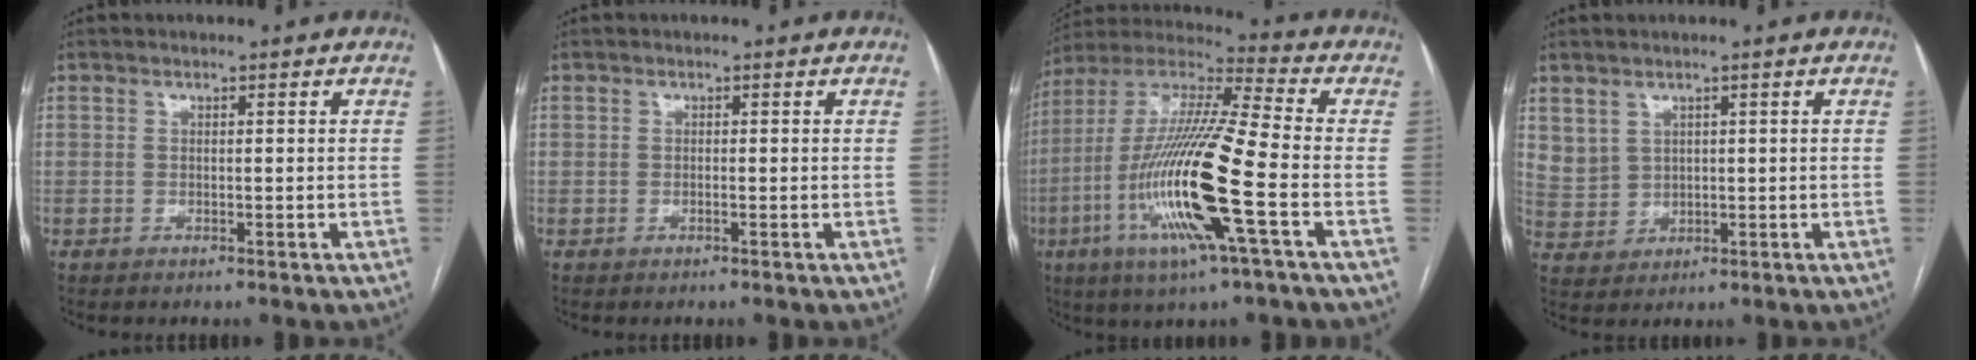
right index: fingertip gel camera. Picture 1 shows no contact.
{"total": 0.0}
{"total": 20.2, "force": [-5.8, 0.9, 19.3], "torque": [-0.406, -0.019, -0.116]}
{"total": 4.3, "force": [2.5, 3.4, 1.1], "torque": [-0.025, 0.004, 0.063]}